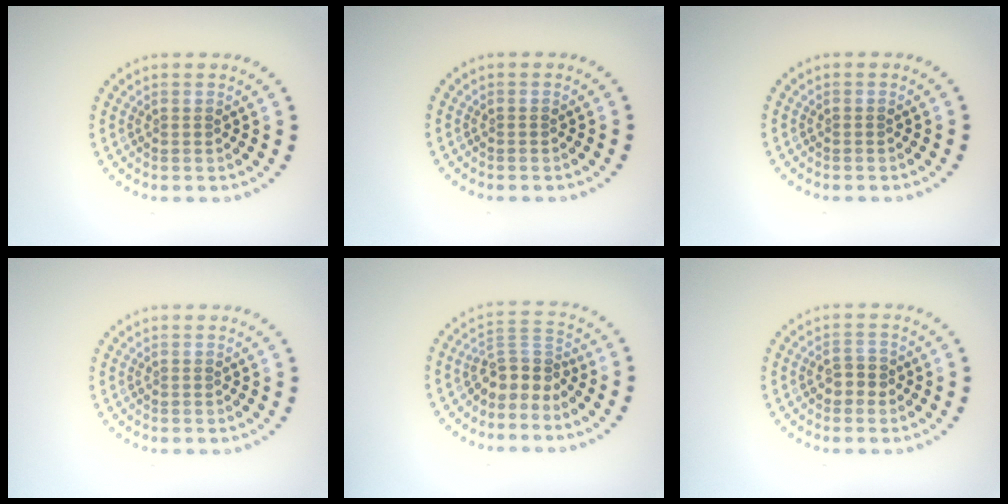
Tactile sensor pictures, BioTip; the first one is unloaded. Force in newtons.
{"total": 0.0}
{"total": 0.0}
{"total": 0.0}
{"total": 3.3, "press": 2.5, "slide": 2.2}
{"total": 1.9, "press": 1.8, "slide": 0.5}